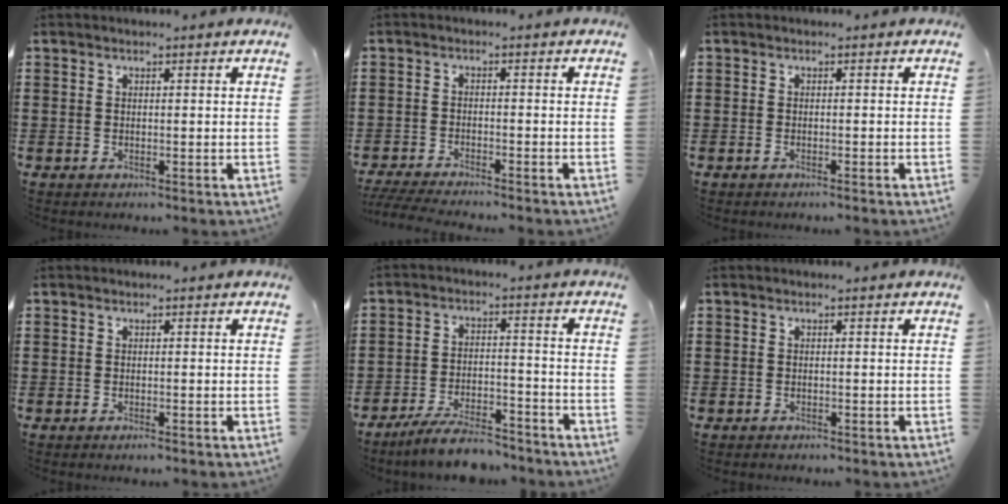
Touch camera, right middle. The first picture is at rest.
{"total": 3.5, "force": [-3.4, -0.1, 0.9], "torque": [-0.031, -0.010, -0.072]}
{"total": 0.6, "force": [-0.5, 0.0, 0.3], "torque": [-0.007, -0.001, -0.009]}
{"total": 0.6, "force": [-0.4, 0.0, 0.4], "torque": [-0.011, -0.006, -0.006]}
{"total": 7.1, "force": [-6.5, 1.1, 2.7], "torque": [-0.049, 0.007, -0.121]}
{"total": 0.5, "force": [-0.5, 0.1, 0.1], "torque": [-0.004, -0.002, -0.010]}